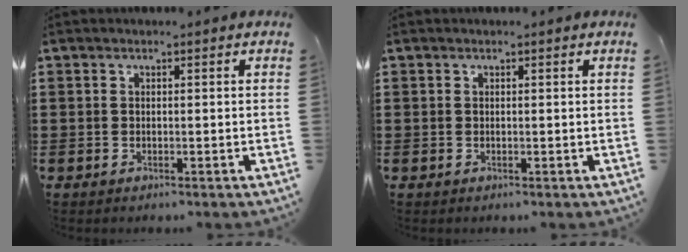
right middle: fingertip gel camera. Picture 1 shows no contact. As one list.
[{"total": 0.0}]